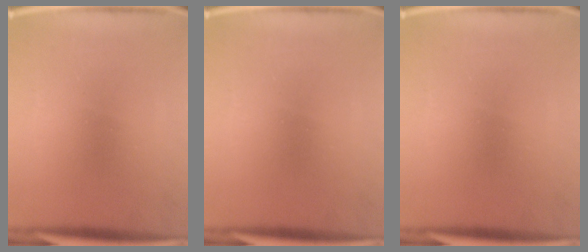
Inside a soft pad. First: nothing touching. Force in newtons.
{"total": 0.0}
{"total": 0.0}